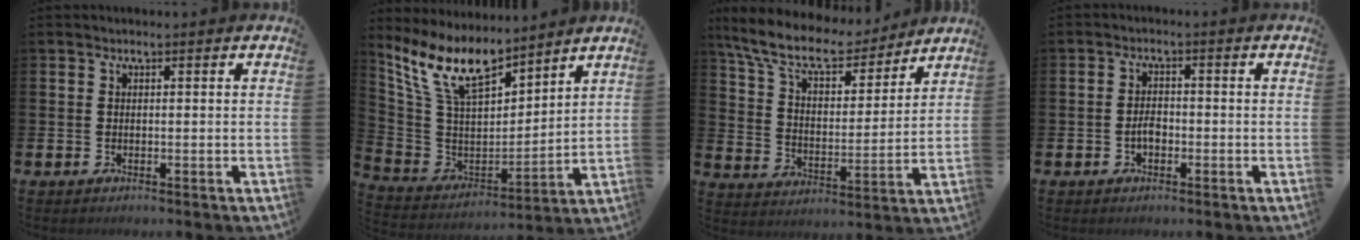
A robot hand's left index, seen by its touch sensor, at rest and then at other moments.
{"total": 11.5, "force": [9.2, 4.3, 5.4], "torque": [-0.152, -0.047, 0.167]}
{"total": 10.4, "force": [9.2, 3.1, 3.8], "torque": [-0.114, -0.055, 0.161]}
{"total": 2.1, "force": [-0.6, 1.2, 1.6], "torque": [-0.021, 0.001, -0.013]}